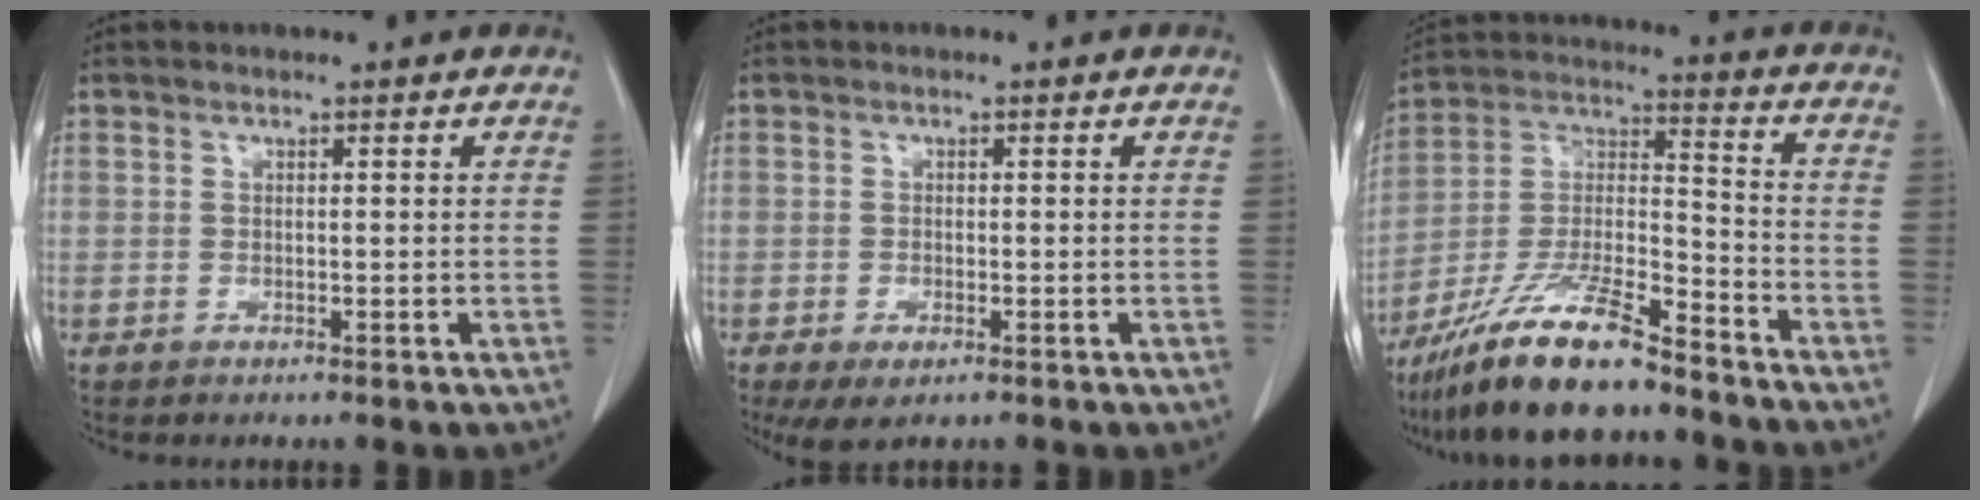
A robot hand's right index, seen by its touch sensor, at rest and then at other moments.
{"total": 4.0, "force": [-2.2, 1.4, 2.9], "torque": [-0.052, -0.010, -0.031]}
{"total": 15.8, "force": [-12.3, 1.9, 9.6], "torque": [-0.196, -0.013, -0.225]}